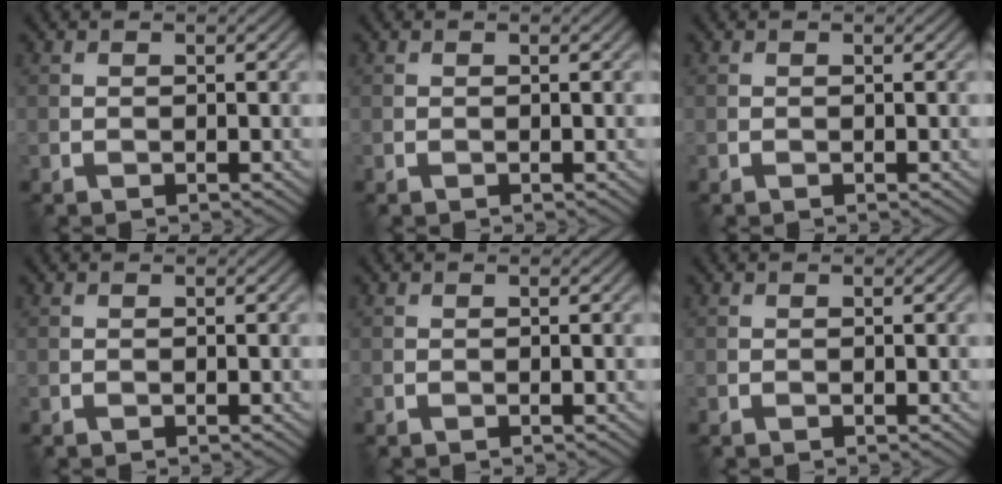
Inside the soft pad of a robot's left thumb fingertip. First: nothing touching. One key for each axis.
{"total": 0.0}
{"total": 0.0}
{"total": 0.0}
{"total": 0.0}
{"total": 0.0}